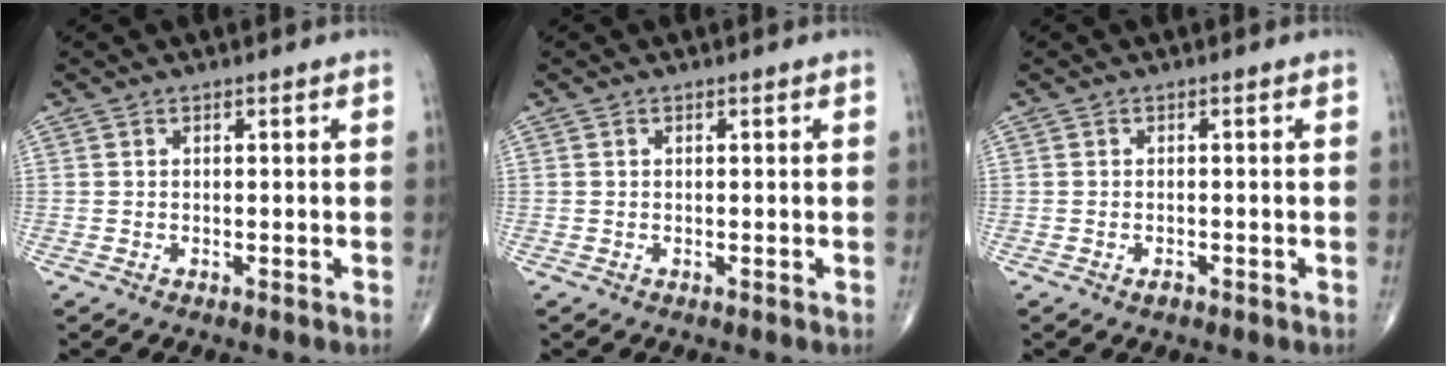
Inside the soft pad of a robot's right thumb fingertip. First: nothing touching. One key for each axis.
{"total": 0.0}
{"total": 1.1, "fx": -0.7, "fy": 0.6, "fz": 0.7, "tx": -0.010, "ty": 0.003, "tz": -0.012}